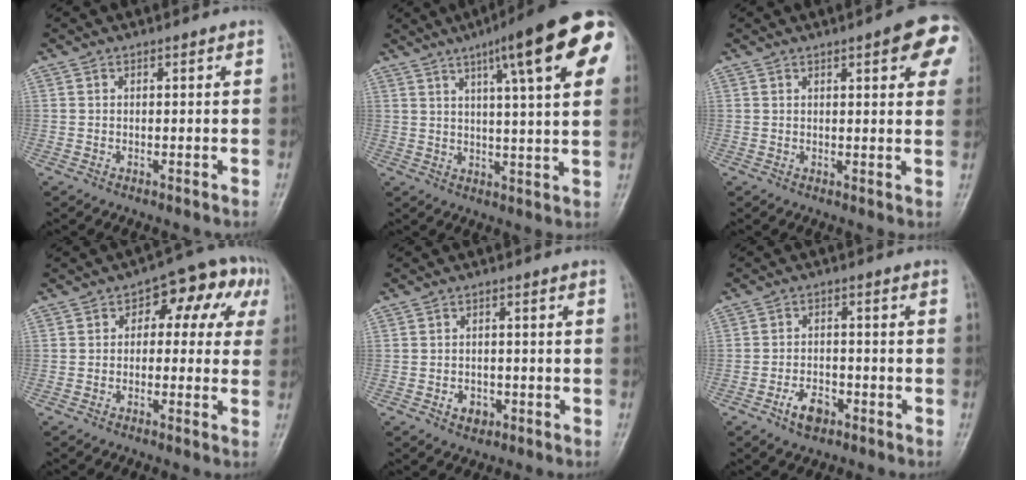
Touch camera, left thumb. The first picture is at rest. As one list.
[{"total": 19.9, "force": [9.1, 3.5, 17.4], "torque": [-0.228, -0.004, 0.114]}, {"total": 9.1, "force": [3.9, 2.4, 7.8], "torque": [-0.069, -0.005, 0.039]}, {"total": 10.2, "force": [2.3, 6.5, 7.5], "torque": [-0.038, 0.040, 0.015]}, {"total": 2.8, "force": [-1.4, 2.1, 1.2], "torque": [-0.009, 0.008, -0.017]}, {"total": 4.7, "force": [-2.8, 2.7, 2.6], "torque": [-0.039, 0.019, -0.049]}]